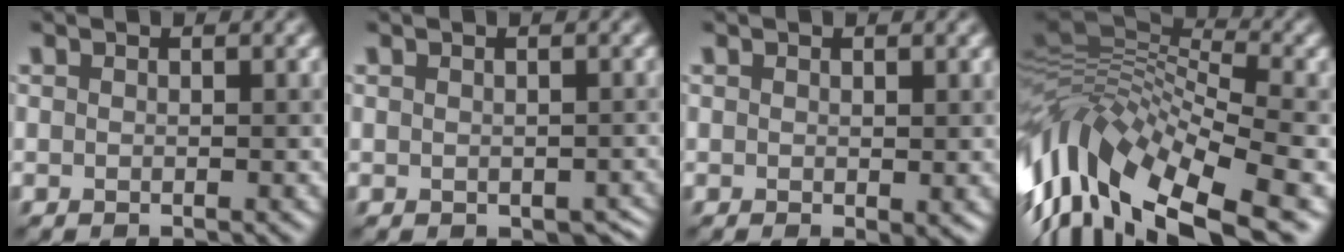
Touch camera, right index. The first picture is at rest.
{"total": 2.2, "force": [-1.1, 1.3, 1.4], "torque": [-0.014, -0.012, 0.005]}
{"total": 1.2, "force": [-0.2, 0.0, 1.2], "torque": [-0.013, -0.001, 0.008]}
{"total": 13.1, "force": [-4.7, 5.6, 10.8], "torque": [-0.219, 0.024, -0.085]}